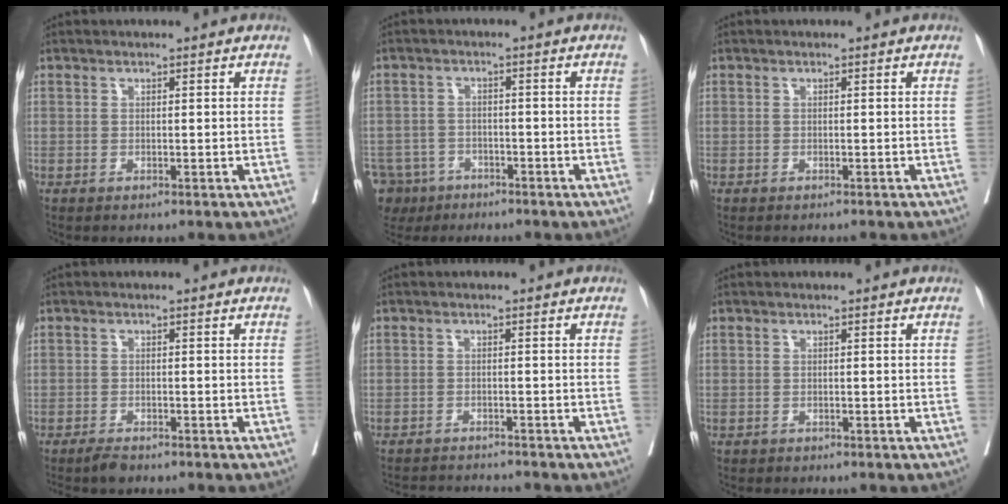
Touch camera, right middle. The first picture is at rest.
{"total": 9.1, "force": [-6.0, 6.6, 1.7], "torque": [-0.053, -0.004, -0.098]}
{"total": 2.0, "force": [-1.9, 0.1, 0.6], "torque": [-0.006, -0.002, -0.025]}
{"total": 2.1, "force": [-1.8, 0.4, 0.9], "torque": [-0.020, -0.005, -0.031]}
{"total": 6.3, "force": [-6.2, 0.1, 1.1], "torque": [-0.009, -0.004, -0.094]}
{"total": 0.7, "force": [-0.6, 0.3, 0.0], "torque": [-0.008, -0.001, -0.013]}